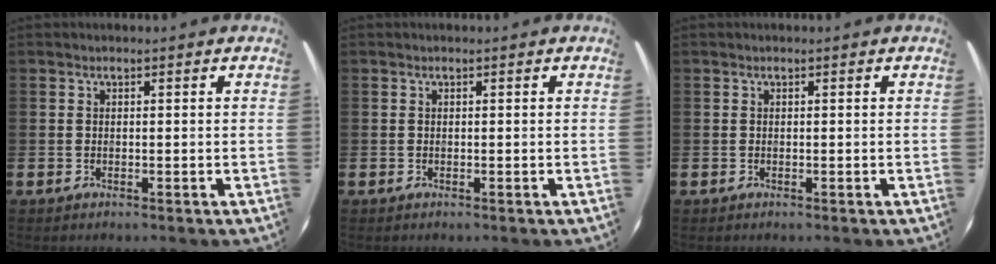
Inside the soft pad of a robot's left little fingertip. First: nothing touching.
{"total": 0.0}
{"total": 0.0}